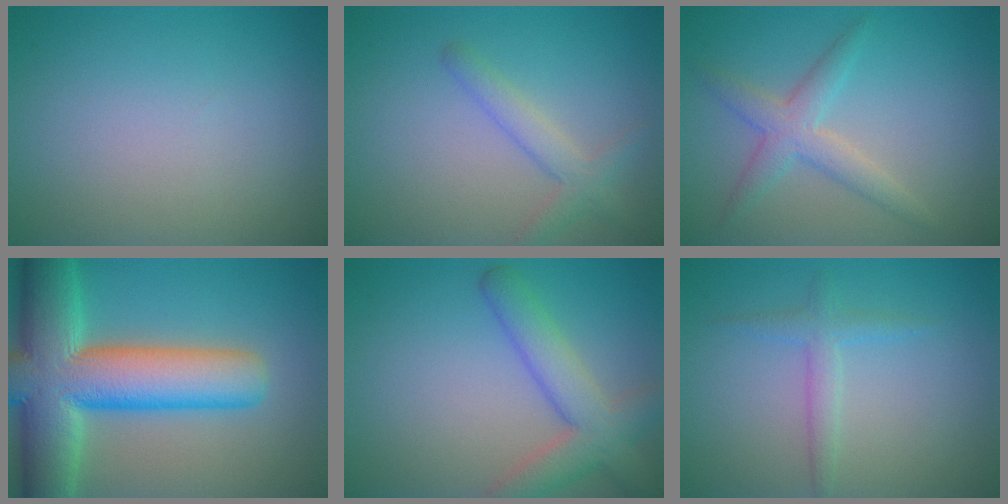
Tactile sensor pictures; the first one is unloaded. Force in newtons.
{"total": 2.4, "press": 2.4, "slide": 0.1}
{"total": 3.1, "press": 3.1, "slide": 0.2}
{"total": 13.4, "press": 13.4, "slide": 0.7}
{"total": 5.2, "press": 5.2, "slide": 0.4}
{"total": 1.8, "press": 1.8, "slide": 0.1}